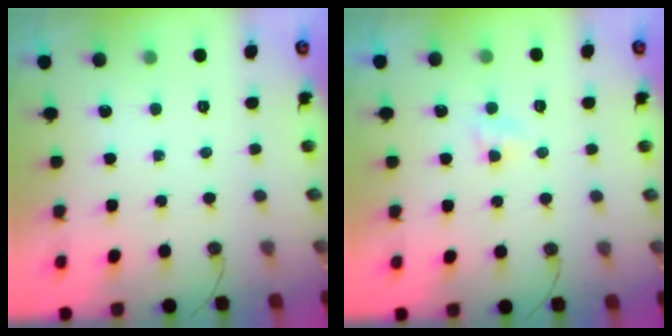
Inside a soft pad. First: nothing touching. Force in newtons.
{"total": 3.6, "press": 3.6, "slide": 0.5}